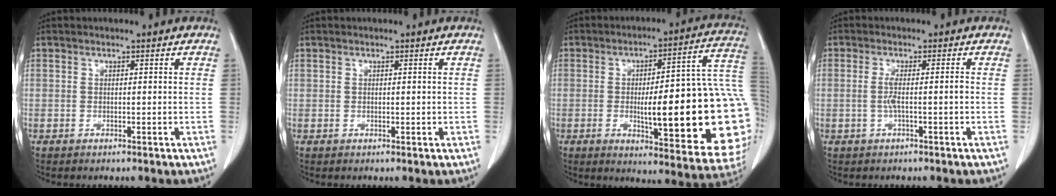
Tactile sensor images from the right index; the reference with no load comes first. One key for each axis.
{"total": 0.0}
{"total": 25.4, "fx": -3.0, "fy": 4.2, "fz": 24.9, "tx": -0.239, "ty": 0.009, "tz": -0.037}
{"total": 2.6, "fx": -0.5, "fy": -0.2, "fz": 2.6, "tx": -0.048, "ty": 0.001, "tz": -0.009}